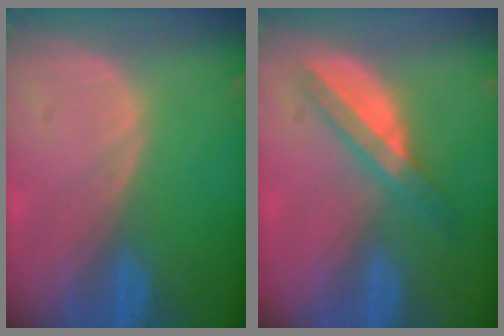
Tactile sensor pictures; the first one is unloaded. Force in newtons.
{"total": 6.0, "press": 5.2, "slide": 2.9}